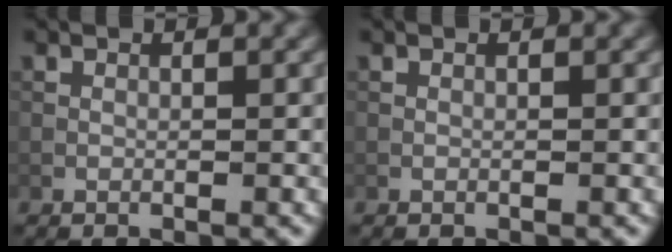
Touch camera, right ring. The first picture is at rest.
{"total": 0.0}